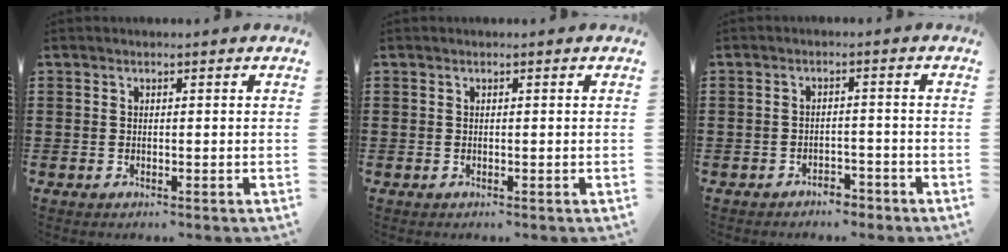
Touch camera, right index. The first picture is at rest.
{"total": 0.0}
{"total": 2.4, "force": [-2.3, 0.6, 0.2], "torque": [-0.011, 0.001, -0.049]}